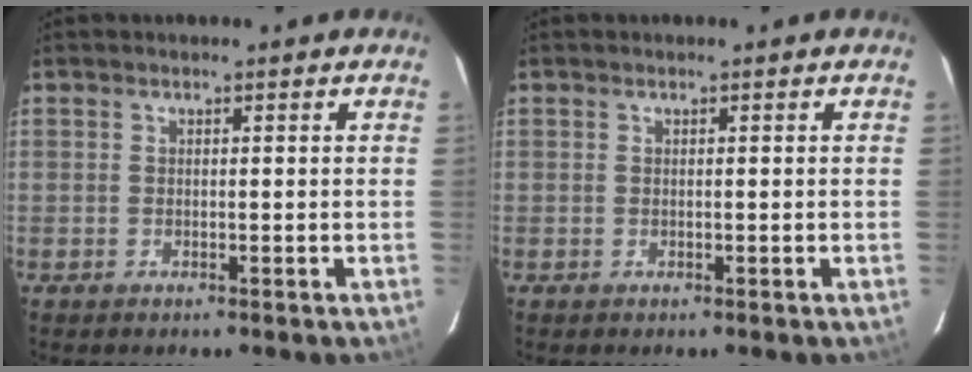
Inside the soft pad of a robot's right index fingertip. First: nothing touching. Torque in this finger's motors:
{"motor_torque": [0.00, 0.00, 0.00, 0.00]}